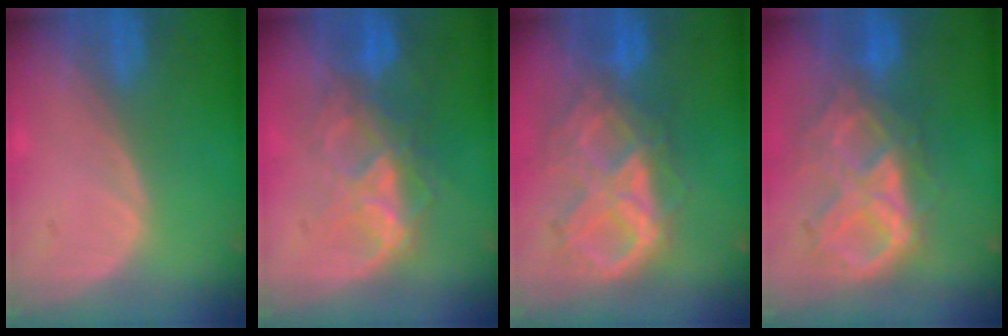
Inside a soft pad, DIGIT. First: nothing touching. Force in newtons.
{"total": 7.9, "press": 7.2, "slide": 3.3}
{"total": 10.5, "press": 8.9, "slide": 5.5}
{"total": 10.4, "press": 8.9, "slide": 5.5}